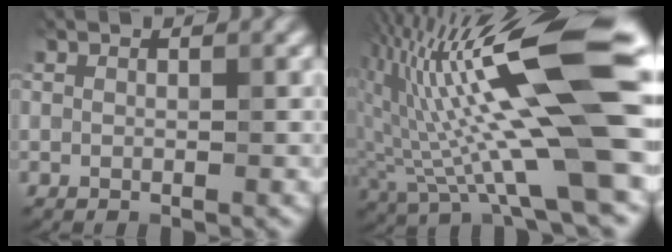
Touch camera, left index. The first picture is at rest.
{"total": 16.6, "force": [1.9, 2.8, 16.2], "torque": [-0.291, 0.009, 0.045]}